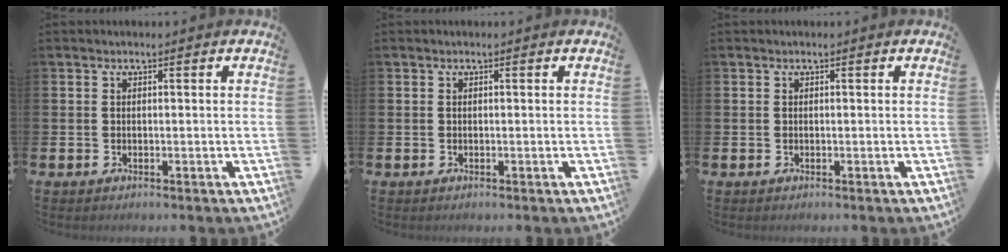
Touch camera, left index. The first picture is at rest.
{"total": 0.0}
{"total": 0.0}